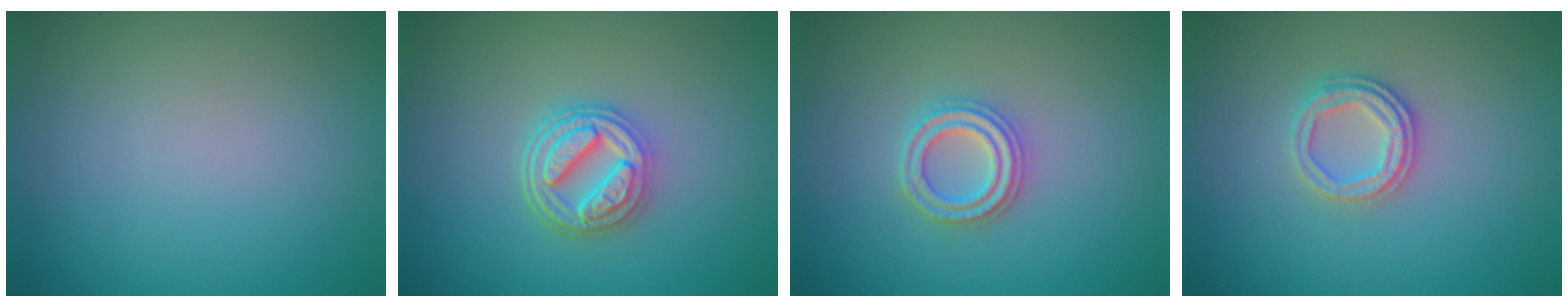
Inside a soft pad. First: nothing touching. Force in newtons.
{"total": 4.7, "press": 3.7, "slide": 2.9}
{"total": 3.2, "press": 3.1, "slide": 0.7}
{"total": 2.5, "press": 2.4, "slide": 0.6}